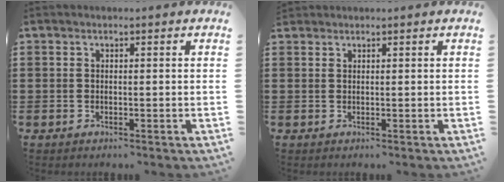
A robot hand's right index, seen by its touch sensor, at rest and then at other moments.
{"total": 0.8, "force": [0.7, 0.2, -0.1], "torque": [0.002, 0.001, 0.015]}